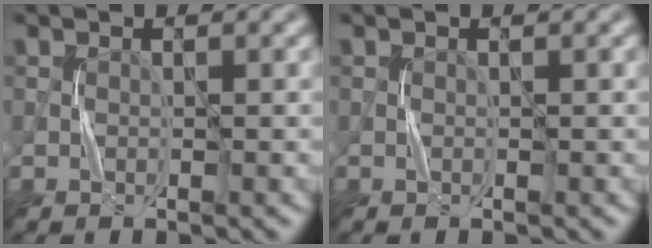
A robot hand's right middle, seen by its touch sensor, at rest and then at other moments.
{"total": 0.0}